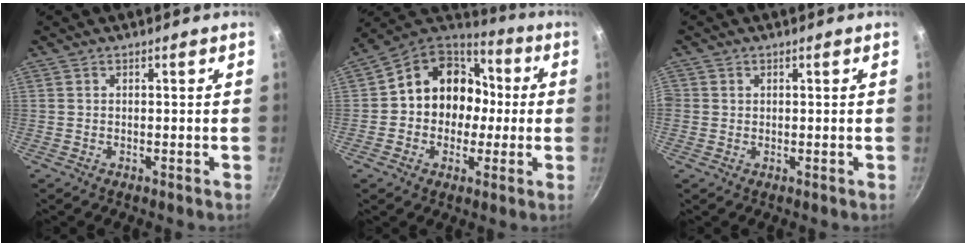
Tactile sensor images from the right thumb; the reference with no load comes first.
{"total": 15.8, "force": [0.1, 13.6, 8.0], "torque": [-0.086, 0.048, -0.009]}
{"total": 1.2, "force": [0.2, 1.2, 0.3], "torque": [0.003, 0.002, 0.000]}